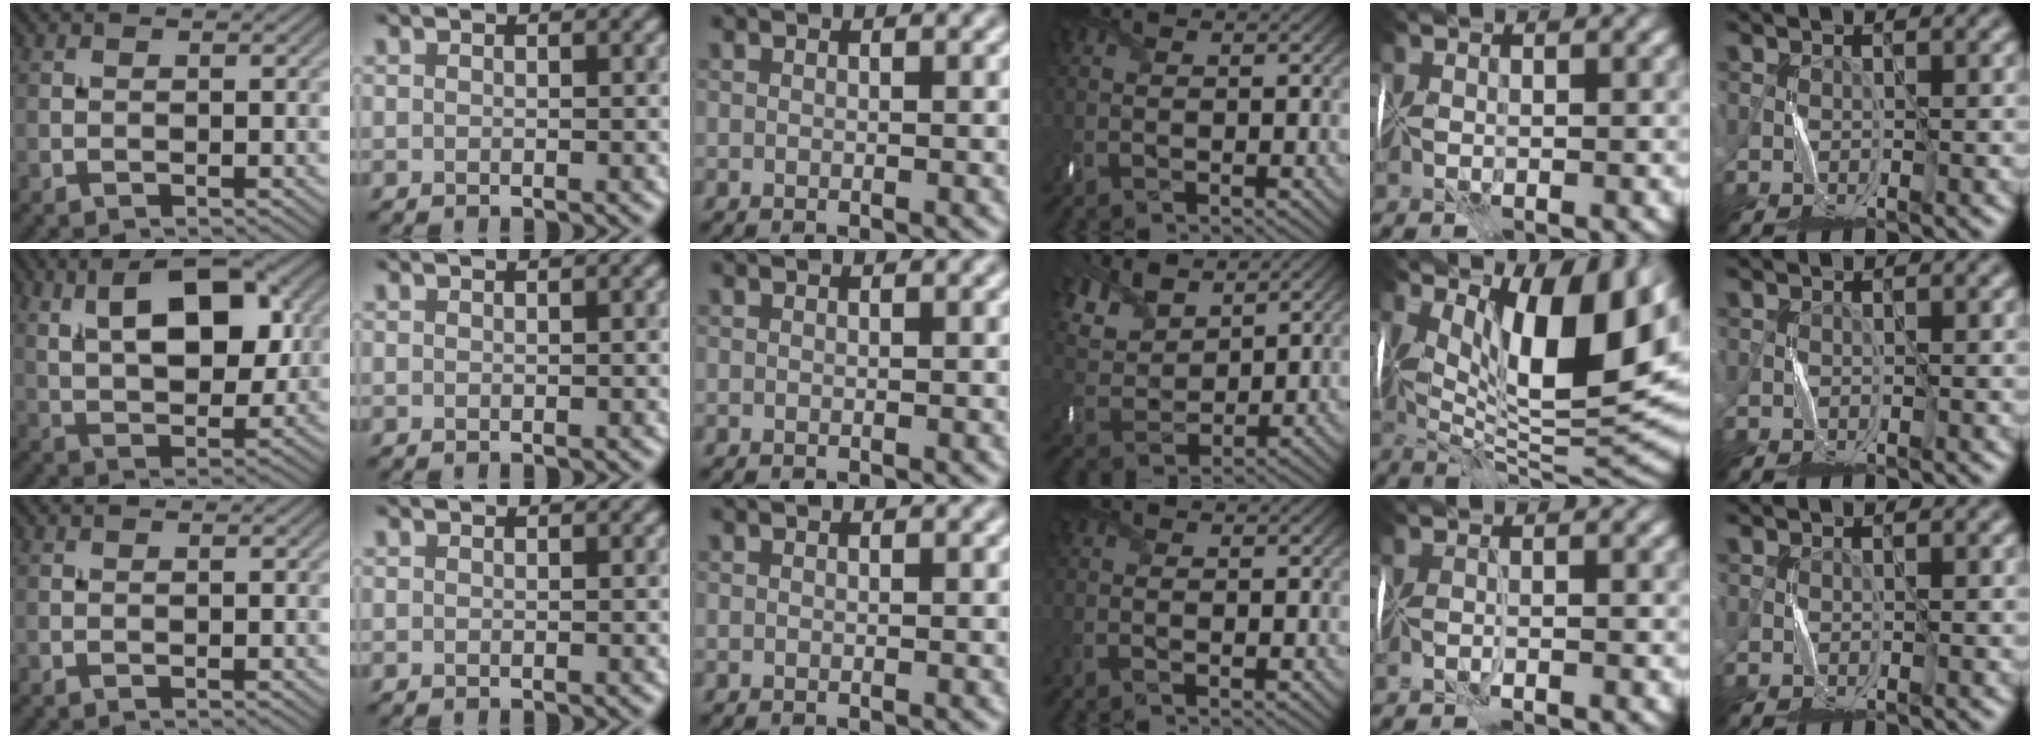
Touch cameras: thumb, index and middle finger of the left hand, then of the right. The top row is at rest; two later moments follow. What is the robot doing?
{"motion": "fold", "object": "handkerchief"}